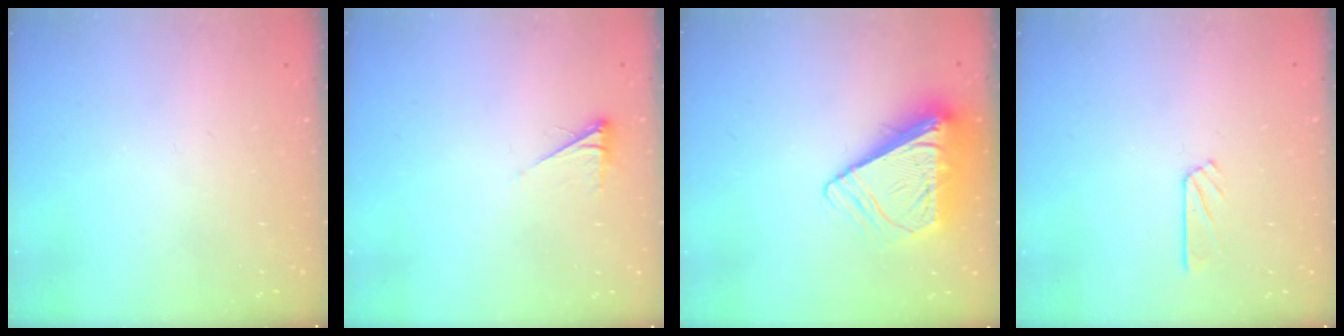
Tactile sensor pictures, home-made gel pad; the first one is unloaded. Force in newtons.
{"total": 2.6, "press": 2.6, "slide": 0.4}
{"total": 9.8, "press": 9.7, "slide": 1.4}
{"total": 3.0, "press": 3.0, "slide": 0.3}